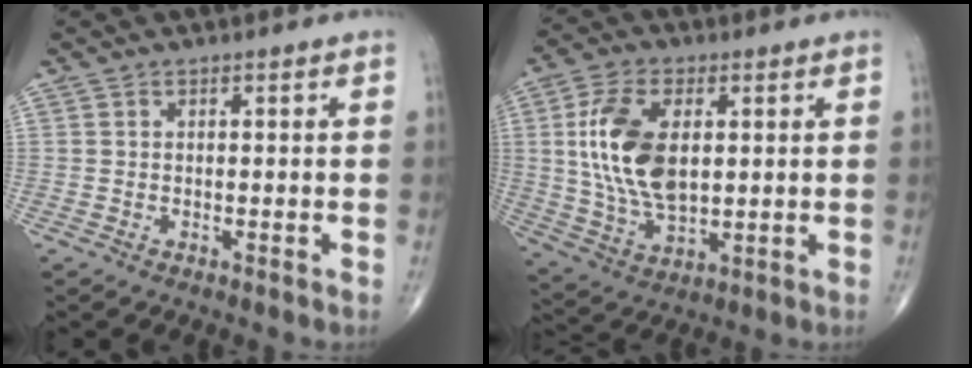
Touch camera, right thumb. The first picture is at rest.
{"total": 15.4, "force": [2.5, 8.5, 12.5], "torque": [-0.239, -0.006, 0.054]}